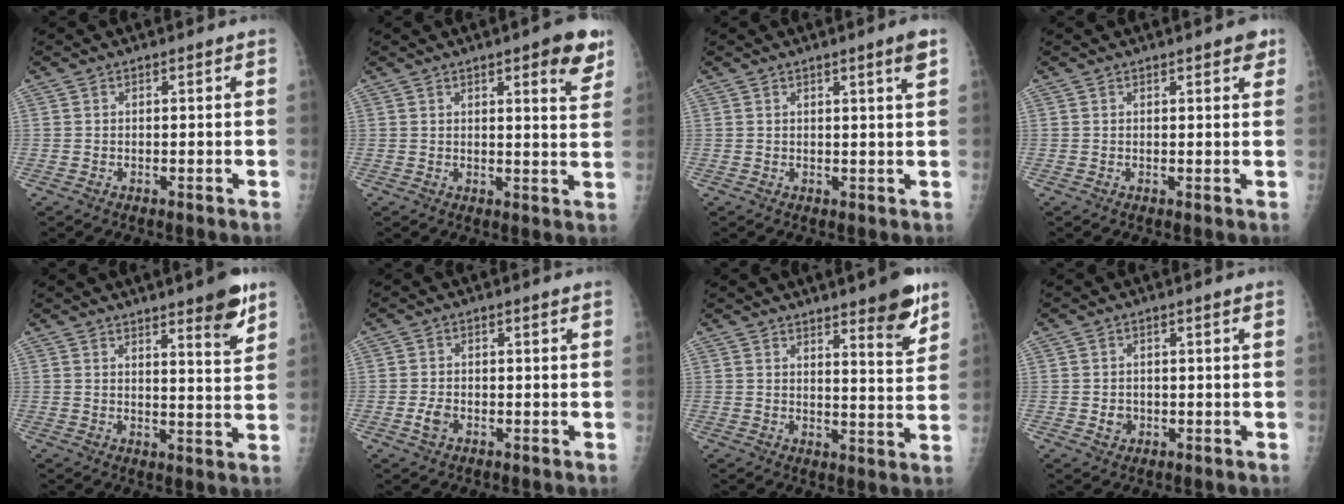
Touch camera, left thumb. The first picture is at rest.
{"total": 7.7, "force": [4.3, 1.9, 6.1], "torque": [-0.060, -0.020, 0.049]}
{"total": 3.1, "force": [1.6, -0.3, 2.6], "torque": [-0.040, -0.010, 0.025]}
{"total": 2.7, "force": [1.7, 1.0, 1.8], "torque": [-0.012, -0.004, 0.016]}
{"total": 7.6, "force": [5.0, 1.3, 5.7], "torque": [-0.066, -0.033, 0.066]}
{"total": 2.3, "force": [-0.9, 1.5, 1.6], "torque": [-0.034, 0.008, -0.016]}
{"total": 9.0, "force": [5.9, 1.8, 6.6], "torque": [-0.071, -0.039, 0.080]}
{"total": 2.0, "force": [-0.4, 1.7, 0.9], "torque": [-0.006, 0.004, -0.002]}